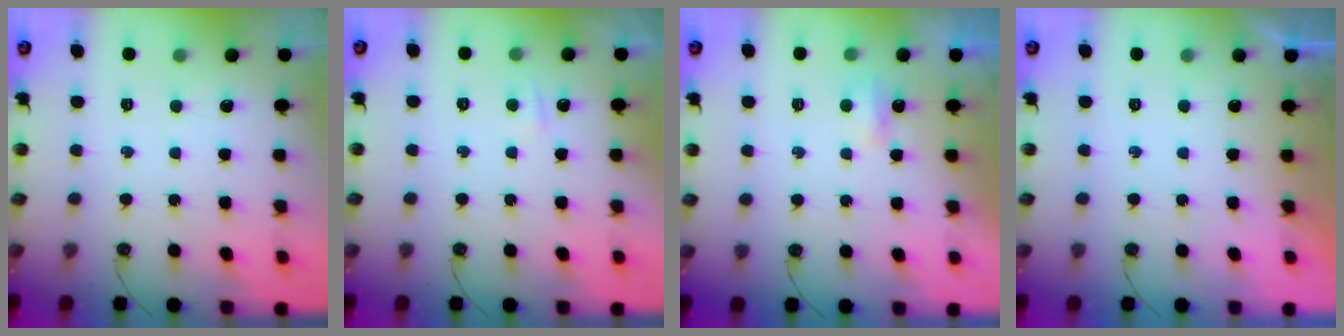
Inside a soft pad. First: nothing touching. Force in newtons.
{"total": 2.8, "press": 2.8, "slide": 0.5}
{"total": 2.9, "press": 2.8, "slide": 0.6}
{"total": 0.0}